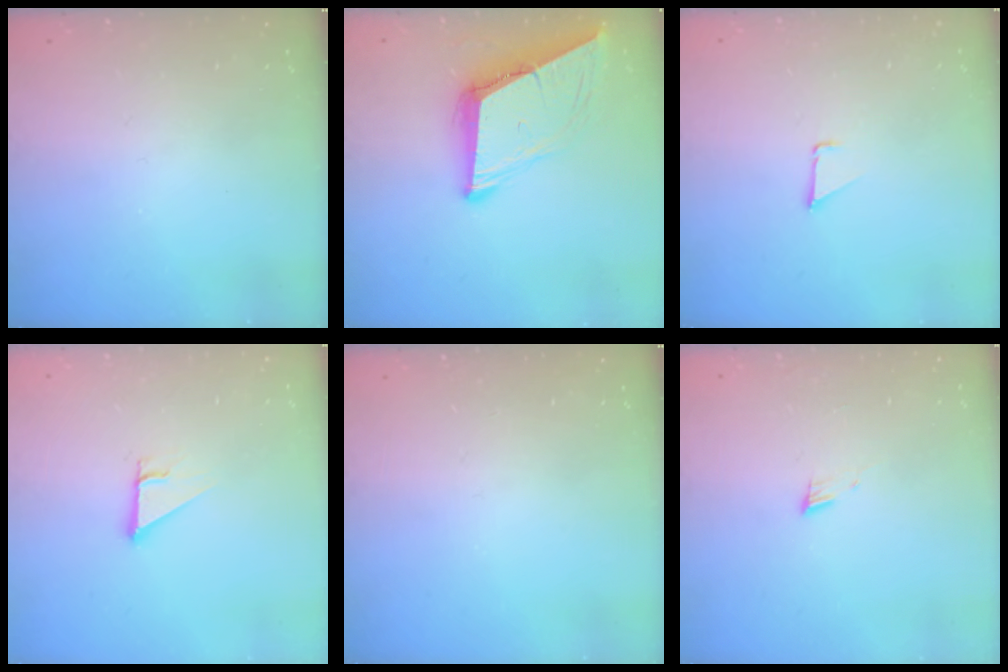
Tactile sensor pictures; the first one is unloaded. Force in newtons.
{"total": 9.4, "press": 9.3, "slide": 1.1}
{"total": 0.9, "press": 0.9, "slide": 0.1}
{"total": 2.5, "press": 2.5, "slide": 0.1}
{"total": 0.0}
{"total": 4.9, "press": 4.9, "slide": 0.5}